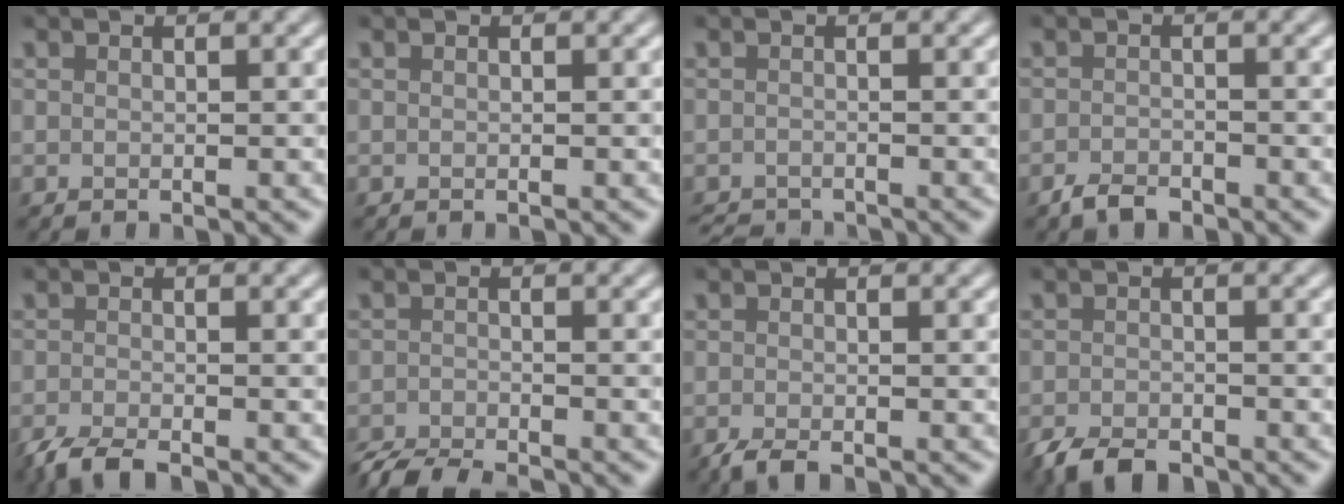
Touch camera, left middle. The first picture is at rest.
{"total": 0.0}
{"total": 2.4, "force": [-2.4, 0.4, 0.4], "torque": [-0.001, -0.010, -0.039]}
{"total": 1.7, "force": [-1.4, 0.7, 0.7], "torque": [-0.013, 0.002, -0.029]}
{"total": 3.0, "force": [-2.4, 0.5, 1.7], "torque": [-0.034, -0.008, -0.051]}
{"total": 4.0, "force": [-3.7, 0.4, 1.4], "torque": [-0.024, -0.009, -0.073]}
{"total": 1.7, "force": [-1.4, 0.3, 1.0], "torque": [-0.018, -0.005, -0.028]}
{"total": 3.3, "force": [-2.6, 1.3, 1.5], "torque": [-0.027, -0.005, -0.052]}